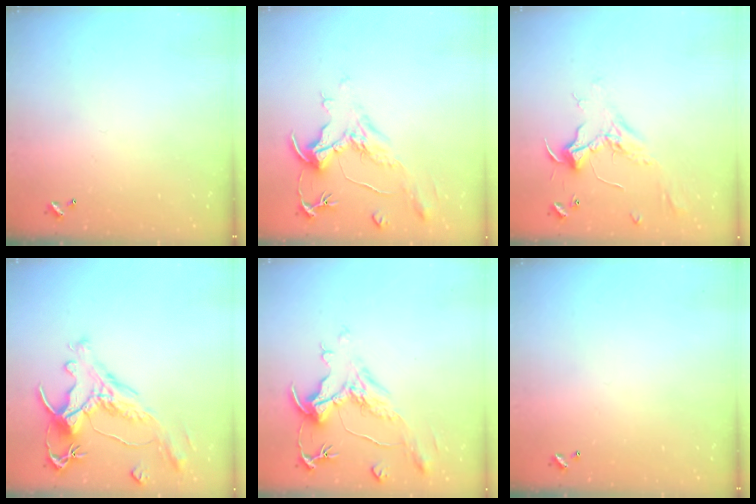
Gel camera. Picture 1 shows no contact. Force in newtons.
{"total": 2.2, "press": 1.7, "slide": 1.3}
{"total": 2.5, "press": 2.3, "slide": 0.8}
{"total": 1.8, "press": 1.2, "slide": 1.3}
{"total": 1.6, "press": 0.1, "slide": 1.6}
{"total": 0.0}